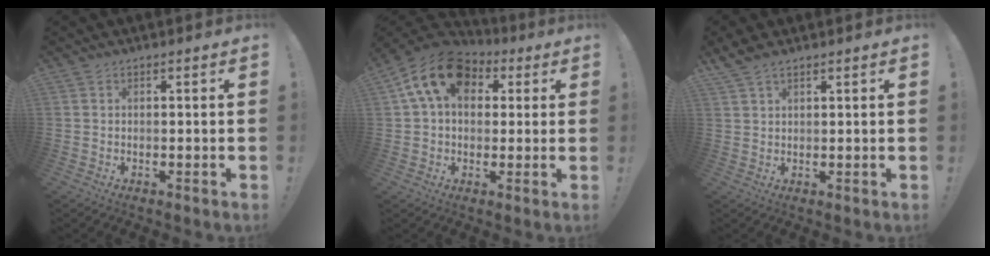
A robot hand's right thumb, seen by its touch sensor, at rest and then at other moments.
{"total": 14.9, "force": [5.4, 10.1, 9.5], "torque": [-0.163, -0.005, 0.100]}
{"total": 3.4, "force": [2.7, 1.1, 1.7], "torque": [-0.031, -0.010, 0.051]}